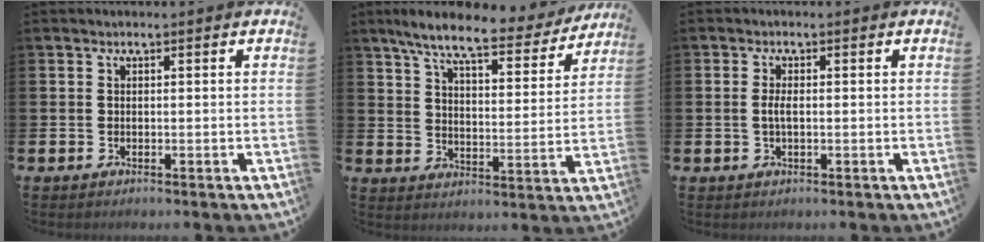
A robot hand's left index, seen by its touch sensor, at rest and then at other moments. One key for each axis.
{"total": 8.7, "fx": 7.5, "fy": 1.4, "fz": 4.0, "tx": -0.100, "ty": -0.038, "tz": 0.128}
{"total": 1.8, "fx": -0.1, "fy": 0.6, "fz": 1.7, "tx": -0.025, "ty": -0.002, "tz": -0.005}